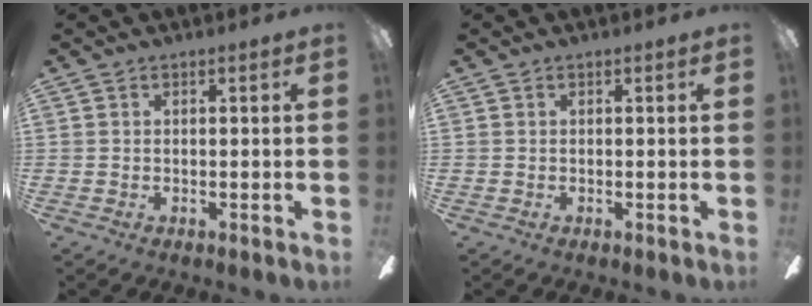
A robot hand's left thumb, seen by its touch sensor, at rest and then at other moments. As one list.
[{"total": 0.0}]